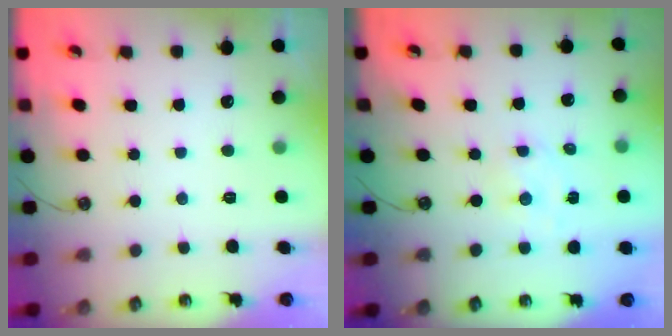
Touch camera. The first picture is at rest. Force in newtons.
{"total": 1.5, "press": 1.5, "slide": 0.3}